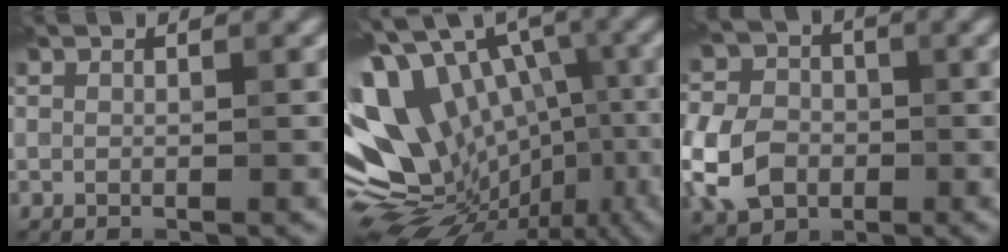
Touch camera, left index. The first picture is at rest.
{"total": 16.1, "force": [-2.9, 11.9, 10.5], "torque": [-0.193, 0.005, -0.015]}
{"total": 7.5, "force": [-2.0, 5.8, 4.2], "torque": [-0.095, -0.009, -0.051]}